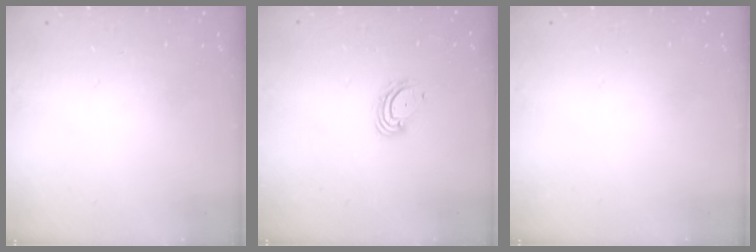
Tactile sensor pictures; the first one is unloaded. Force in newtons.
{"total": 5.0, "press": 4.9, "slide": 0.4}
{"total": 0.0}